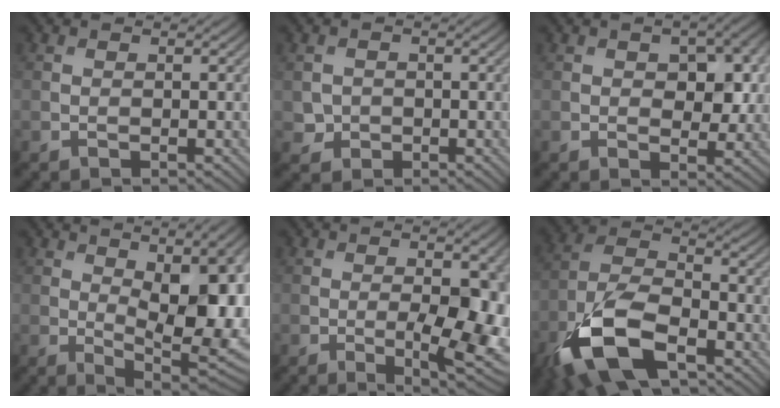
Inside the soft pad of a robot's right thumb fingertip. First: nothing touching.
{"total": 1.9, "force": [-0.2, 1.8, 0.4], "torque": [-0.008, -0.007, -0.006]}
{"total": 5.7, "force": [1.1, 3.4, 4.5], "torque": [-0.063, -0.004, 0.016]}
{"total": 15.1, "force": [2.0, 6.5, 13.4], "torque": [-0.172, 0.001, 0.044]}
{"total": 8.8, "force": [-1.4, 2.5, 8.3], "torque": [-0.119, -0.013, -0.016]}
{"total": 14.1, "force": [-7.6, 6.6, 9.9], "torque": [-0.223, -0.022, -0.163]}